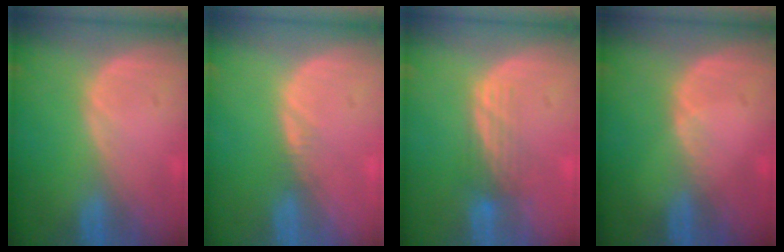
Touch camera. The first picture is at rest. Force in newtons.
{"total": 0.8, "press": 0.8, "slide": 0.1}
{"total": 3.6, "press": 2.9, "slide": 2.2}
{"total": 1.1, "press": 0.8, "slide": 0.8}